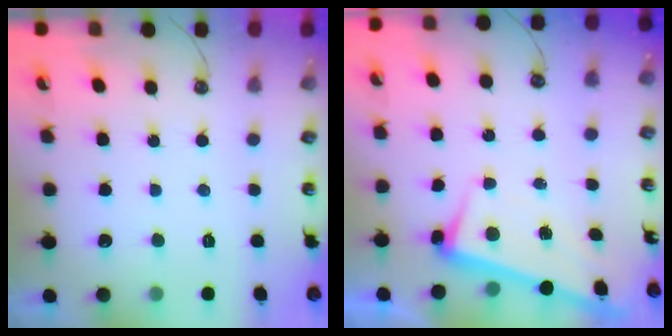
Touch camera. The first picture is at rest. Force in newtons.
{"total": 2.3, "press": 2.1, "slide": 0.9}